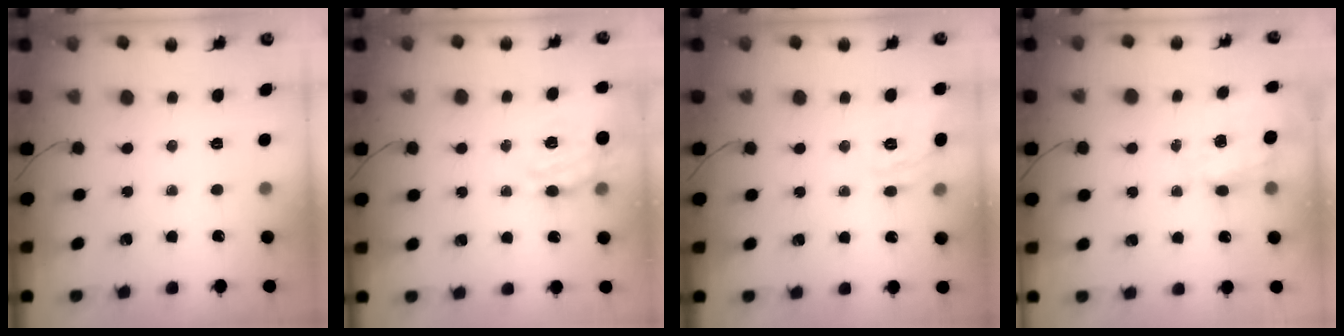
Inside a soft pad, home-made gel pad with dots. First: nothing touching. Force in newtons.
{"total": 17.4, "press": 17.0, "slide": 3.4}
{"total": 7.1, "press": 7.0, "slide": 0.7}
{"total": 5.2, "press": 5.1, "slide": 0.8}